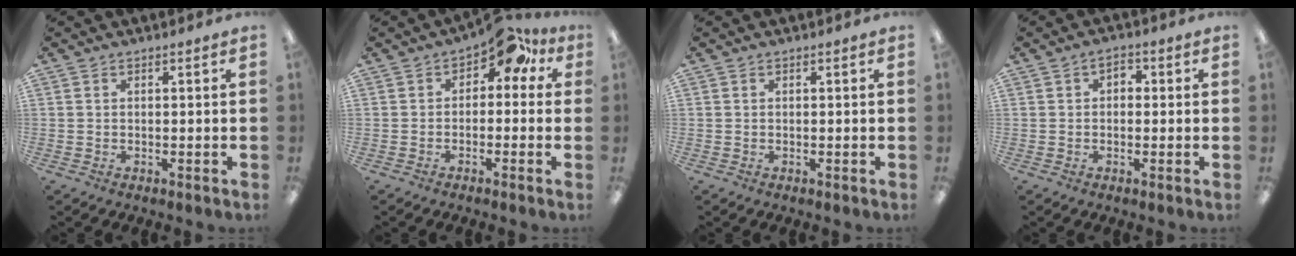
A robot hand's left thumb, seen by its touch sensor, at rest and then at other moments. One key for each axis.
{"total": 8.9, "fx": 4.2, "fy": 4.7, "fz": 6.2, "tx": -0.085, "ty": -0.014, "tz": 0.070}
{"total": 0.0}
{"total": 2.3, "fx": -0.3, "fy": 1.9, "fz": 1.4, "tx": -0.019, "ty": 0.008, "tz": -0.012}